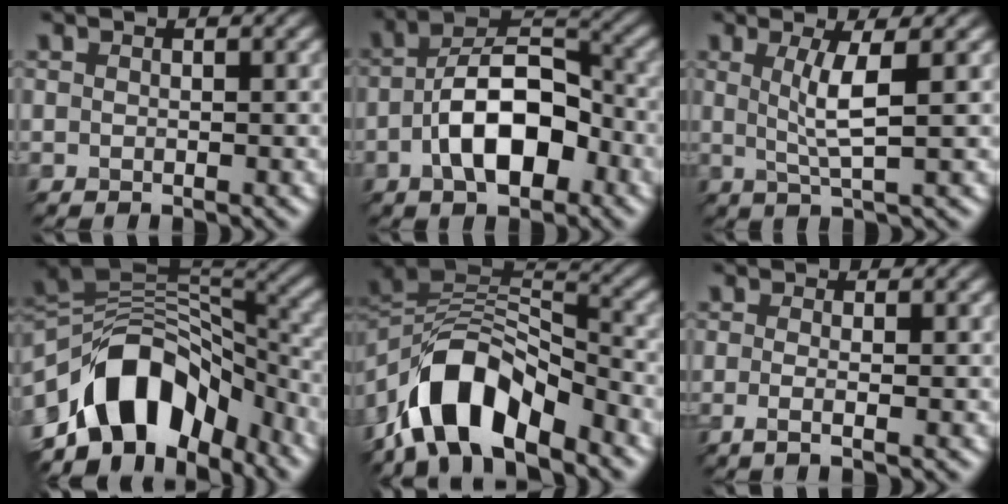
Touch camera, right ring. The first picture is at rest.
{"total": 6.9, "force": [-3.5, 2.8, 5.3], "torque": [-0.120, 0.020, -0.040]}
{"total": 2.3, "force": [0.3, -0.6, 2.2], "torque": [-0.077, -0.002, 0.031]}
{"total": 10.2, "force": [-6.0, 6.1, 5.6], "torque": [-0.117, 0.020, -0.087]}
{"total": 8.4, "force": [-6.1, 3.1, 4.9], "torque": [-0.103, 0.012, -0.093]}
{"total": 1.3, "force": [-1.0, -0.2, 0.8], "torque": [-0.039, -0.012, -0.002]}